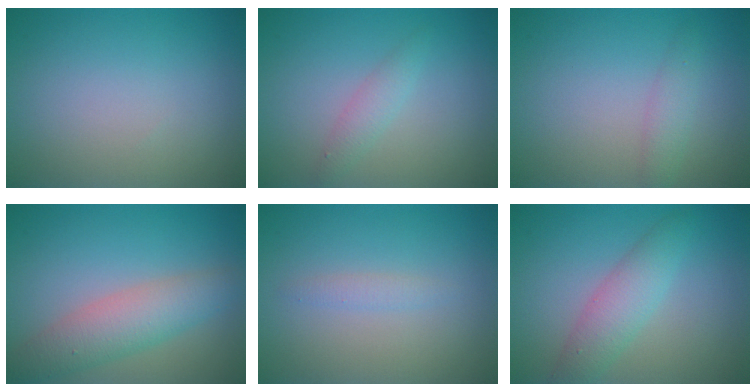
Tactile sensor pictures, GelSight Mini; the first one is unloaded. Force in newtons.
{"total": 1.6, "press": 1.6, "slide": 0.1}
{"total": 1.6, "press": 1.6, "slide": 0.1}
{"total": 4.6, "press": 4.6, "slide": 0.1}
{"total": 0.9, "press": 0.9, "slide": 0.2}
{"total": 3.4, "press": 3.4, "slide": 0.1}